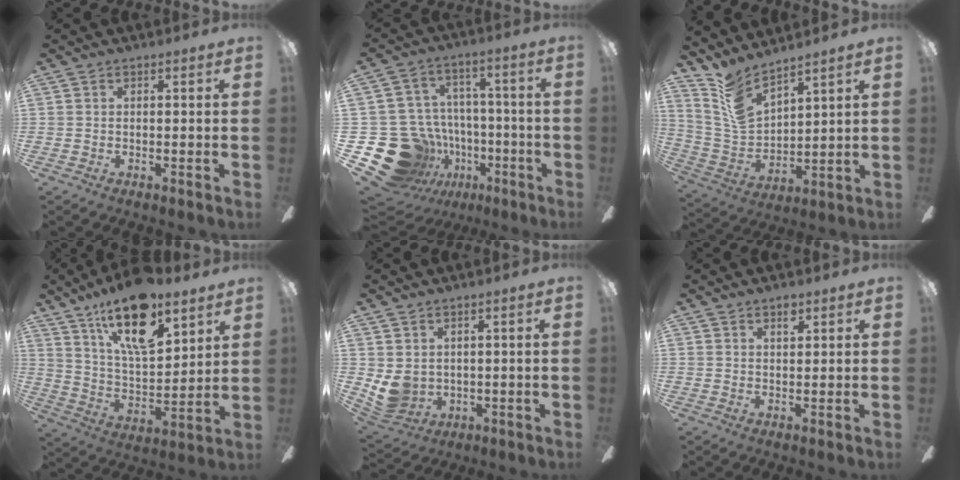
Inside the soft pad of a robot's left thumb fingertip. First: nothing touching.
{"total": 21.6, "force": [-8.1, 18.1, 8.5], "torque": [-0.184, 0.042, -0.079]}
{"total": 10.4, "force": [8.4, 4.0, 4.5], "torque": [-0.120, -0.048, 0.165]}
{"total": 20.2, "force": [13.5, 8.0, 12.8], "torque": [-0.216, -0.070, 0.230]}
{"total": 6.7, "force": [1.5, 5.8, 3.0], "torque": [-0.084, -0.013, 0.031]}
{"total": 2.8, "force": [2.0, 1.4, 1.4], "torque": [-0.014, -0.004, 0.032]}